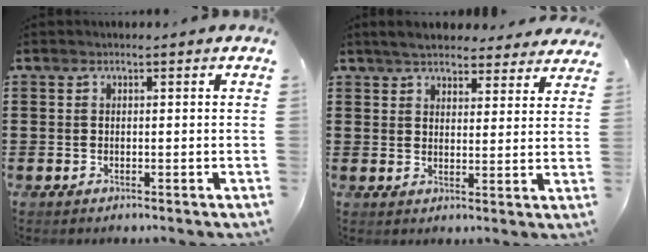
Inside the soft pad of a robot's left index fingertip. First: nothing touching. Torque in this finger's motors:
{"motor_torque": [1.49, -0.65, 0.68, 0.10]}